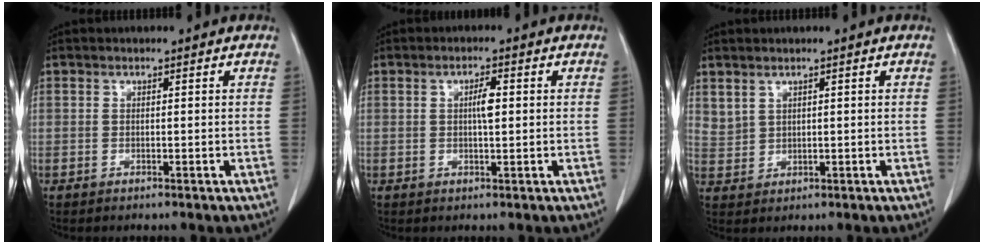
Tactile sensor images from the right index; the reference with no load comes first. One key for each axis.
{"total": 2.7, "fx": 0.4, "fy": 0.6, "fz": 2.6, "tx": -0.046, "ty": 0.002, "tz": 0.007}
{"total": 2.3, "fx": 1.9, "fy": 1.1, "fz": 0.6, "tx": -0.013, "ty": -0.002, "tz": 0.047}